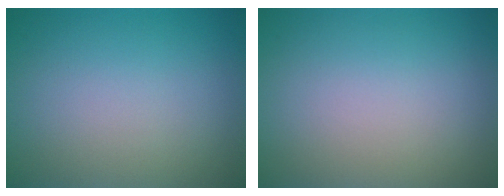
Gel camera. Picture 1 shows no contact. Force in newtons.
{"total": 0.0}